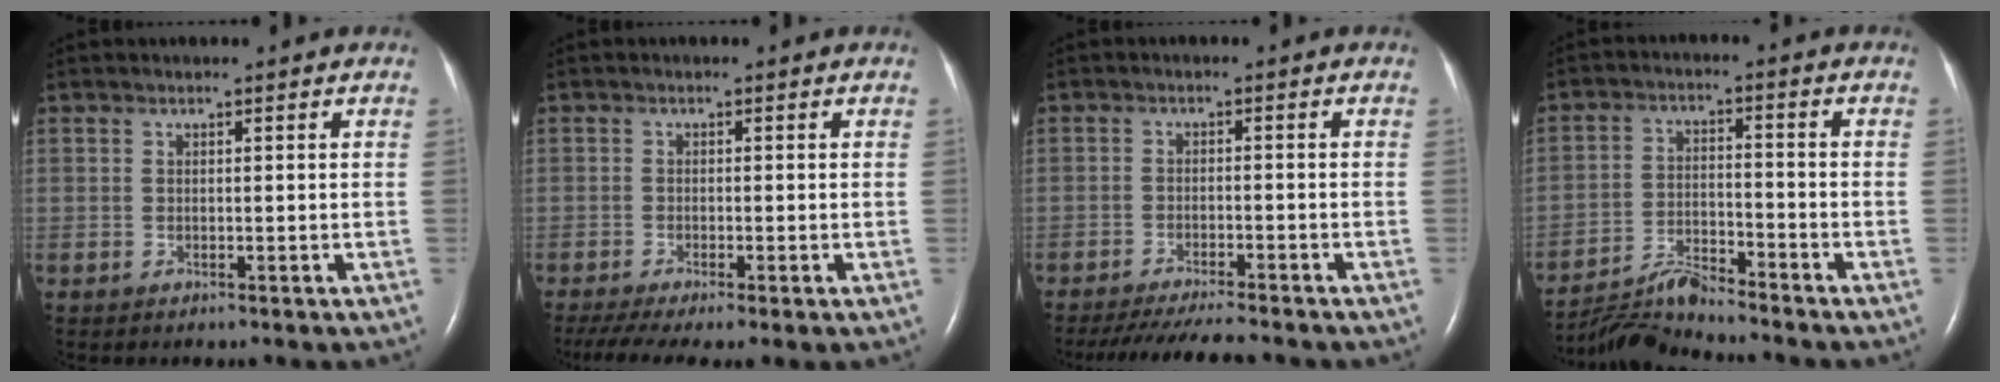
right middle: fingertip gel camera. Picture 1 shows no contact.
{"total": 7.6, "force": [-5.3, 1.2, 5.3], "torque": [-0.094, -0.017, -0.091]}
{"total": 9.2, "force": [-8.3, 0.3, 3.9], "torque": [-0.060, -0.019, -0.127]}
{"total": 6.9, "force": [-6.8, -1.2, 0.8], "torque": [-0.027, -0.009, -0.125]}